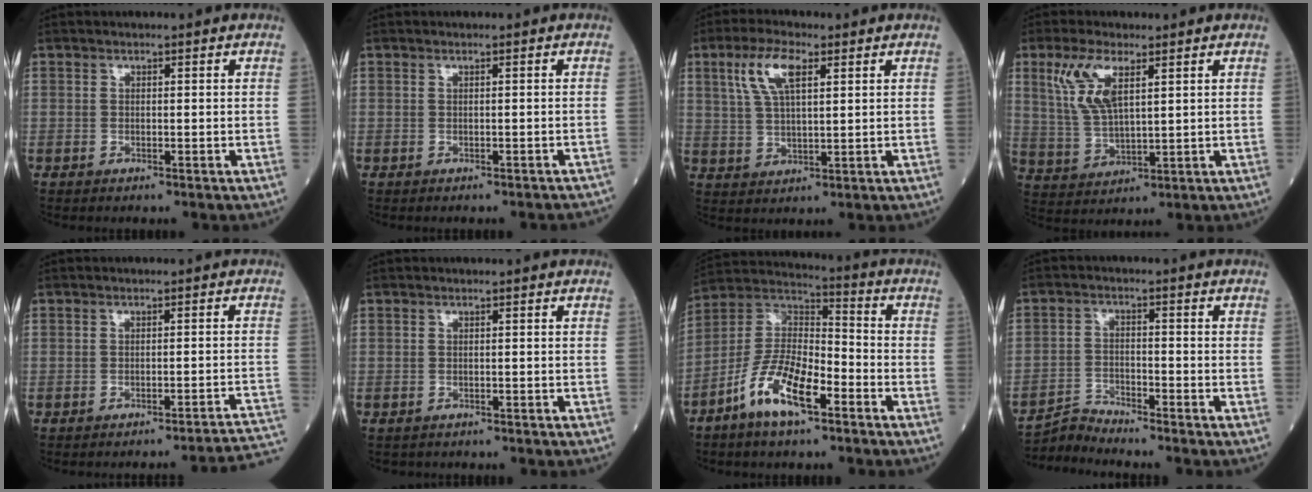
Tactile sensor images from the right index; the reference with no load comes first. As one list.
[{"total": 3.9, "force": [-3.6, 0.4, 1.4], "torque": [-0.008, -0.004, -0.038]}, {"total": 7.5, "force": [3.4, 2.3, 6.3], "torque": [-0.133, 0.012, 0.068]}, {"total": 8.3, "force": [3.8, 2.7, 6.8], "torque": [-0.157, 0.009, 0.084]}, {"total": 9.6, "force": [-9.4, -1.3, 1.4], "torque": [0.009, -0.011, -0.104]}, {"total": 1.2, "force": [-1.0, 0.6, -0.1], "torque": [-0.006, 0.002, -0.015]}, {"total": 12.2, "force": [-6.4, 3.9, 9.6], "torque": [-0.195, 0.008, -0.123]}, {"total": 4.4, "force": [-4.1, -1.0, -1.2], "torque": [0.019, -0.013, -0.080]}]